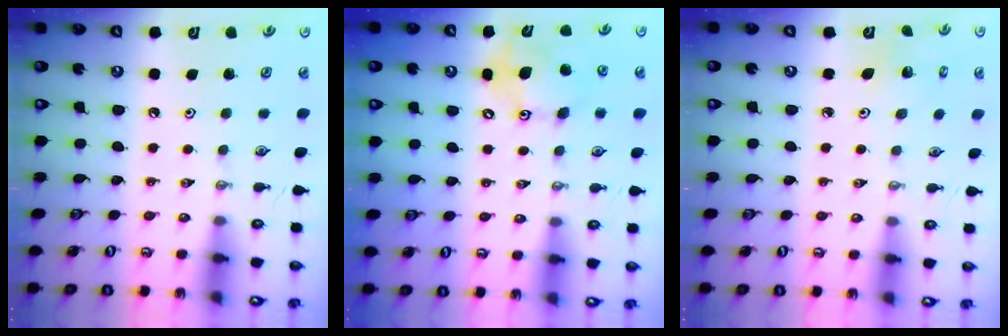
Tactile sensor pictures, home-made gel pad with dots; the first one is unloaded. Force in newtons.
{"total": 11.9, "press": 11.5, "slide": 2.9}
{"total": 2.3, "press": 2.3, "slide": 0.2}